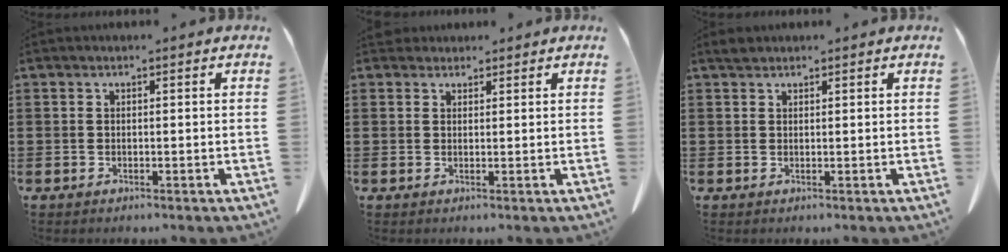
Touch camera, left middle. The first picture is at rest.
{"total": 1.8, "force": [1.6, 0.8, 0.0], "torque": [-0.006, 0.004, 0.032]}
{"total": 1.2, "force": [1.0, 0.6, 0.2], "torque": [-0.007, 0.003, 0.020]}